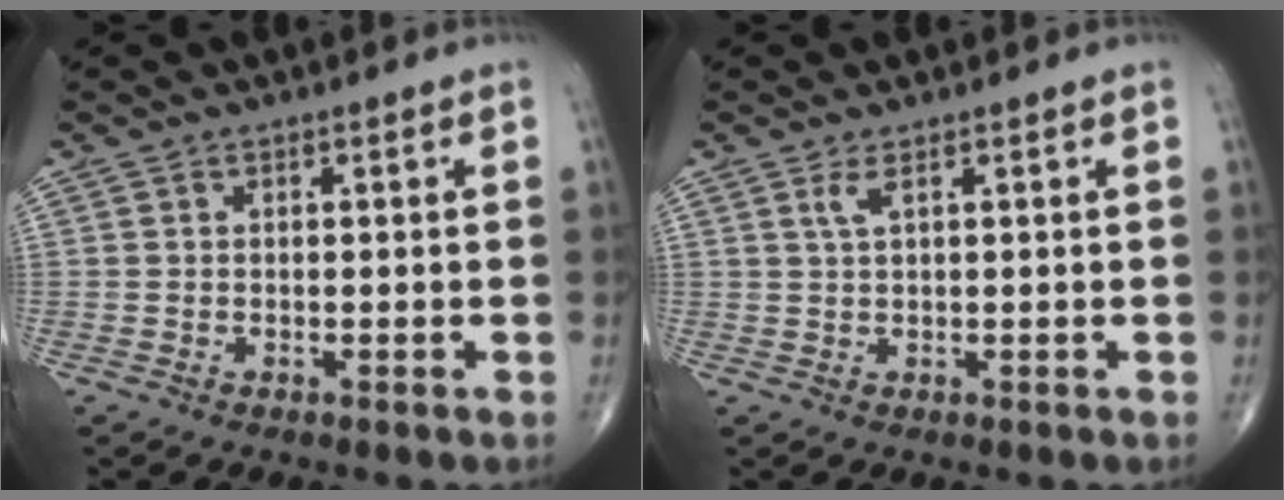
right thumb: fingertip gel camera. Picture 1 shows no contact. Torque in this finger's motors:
{"motor_torque": [0.03, 0.03, 0.03, 0.01, 0.01]}